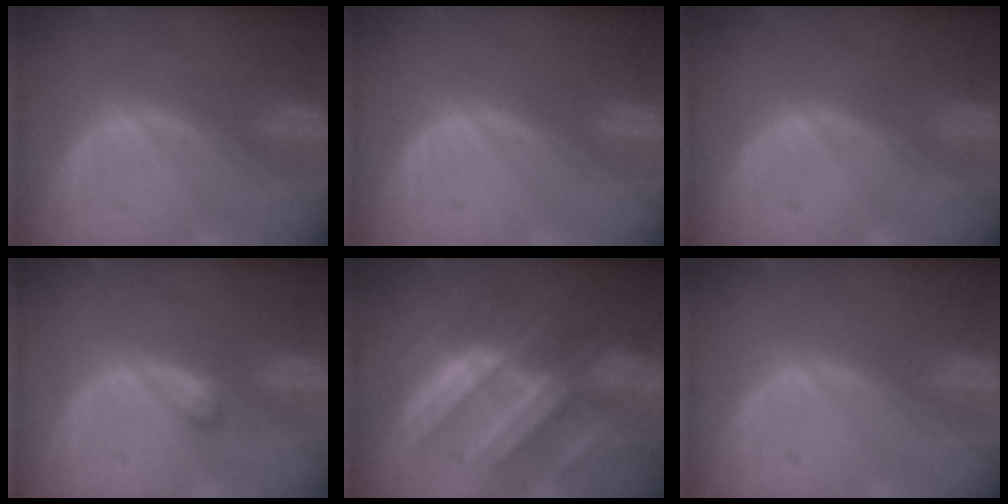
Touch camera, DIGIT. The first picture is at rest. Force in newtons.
{"total": 0.0}
{"total": 0.0}
{"total": 1.3, "press": 1.2, "slide": 0.3}
{"total": 10.5, "press": 9.3, "slide": 5.0}
{"total": 0.0}